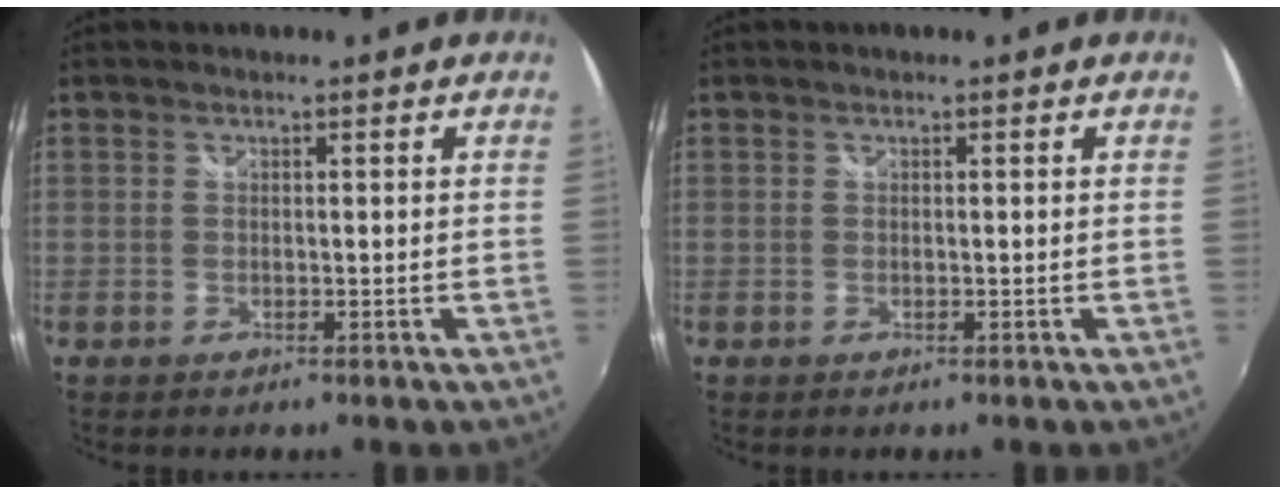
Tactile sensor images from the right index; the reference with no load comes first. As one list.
[{"total": 0.0}]